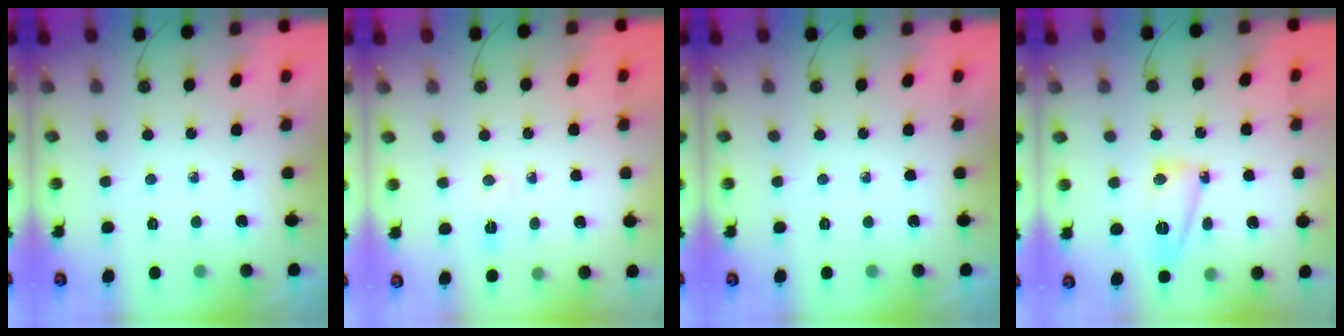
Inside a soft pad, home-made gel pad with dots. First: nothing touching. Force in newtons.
{"total": 2.9, "press": 2.9, "slide": 0.4}
{"total": 0.0}
{"total": 8.4, "press": 8.2, "slide": 1.6}